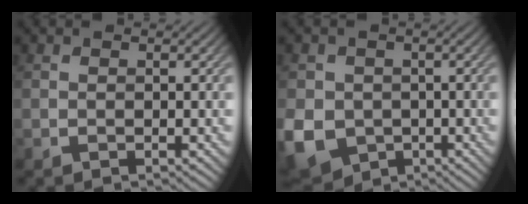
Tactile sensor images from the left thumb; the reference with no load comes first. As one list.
[{"total": 9.4, "force": [-2.4, 7.9, 4.5], "torque": [-0.128, -0.040, -0.050]}]